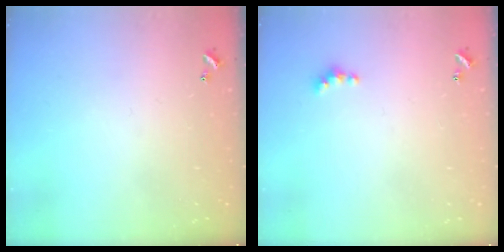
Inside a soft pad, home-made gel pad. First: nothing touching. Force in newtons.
{"total": 2.8, "press": 2.8, "slide": 0.5}